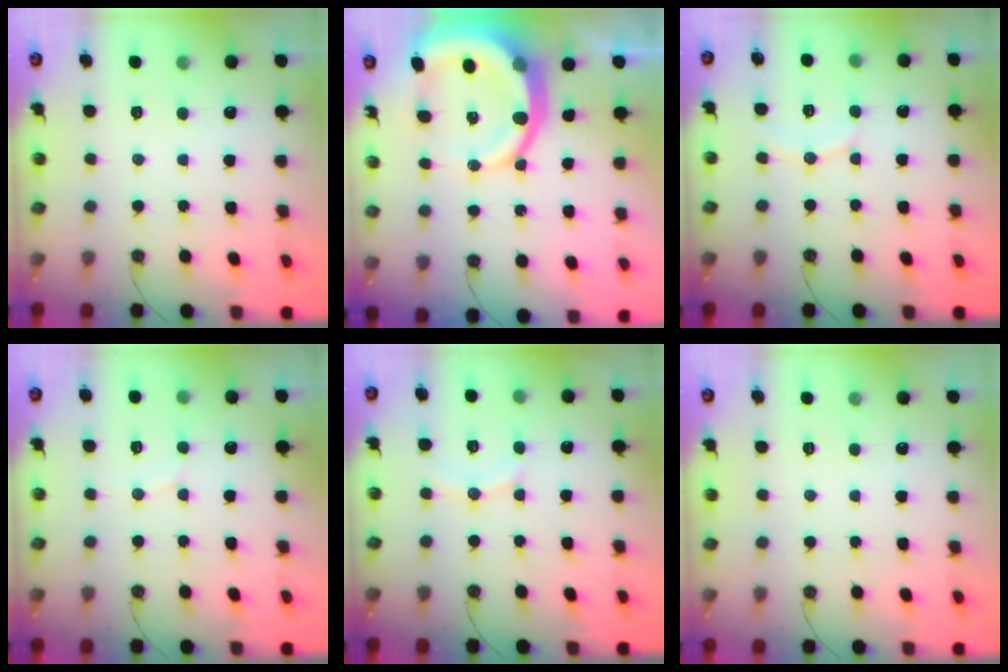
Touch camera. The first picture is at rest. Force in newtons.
{"total": 18.2, "press": 17.9, "slide": 3.2}
{"total": 7.8, "press": 7.8, "slide": 0.7}
{"total": 6.0, "press": 6.0, "slide": 0.4}
{"total": 7.4, "press": 7.4, "slide": 0.7}
{"total": 0.0}